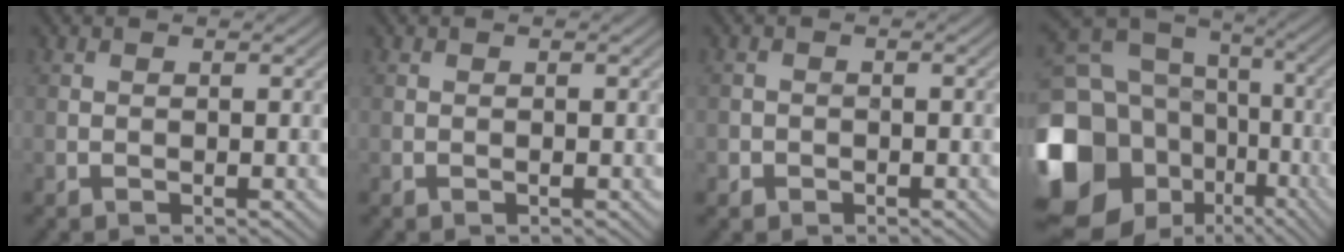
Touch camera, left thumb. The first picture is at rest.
{"total": 0.0}
{"total": 1.3, "force": [-0.7, 1.1, 0.2], "torque": [0.002, -0.003, -0.014]}
{"total": 20.9, "force": [-6.2, 17.1, 10.3], "torque": [-0.263, -0.040, -0.098]}